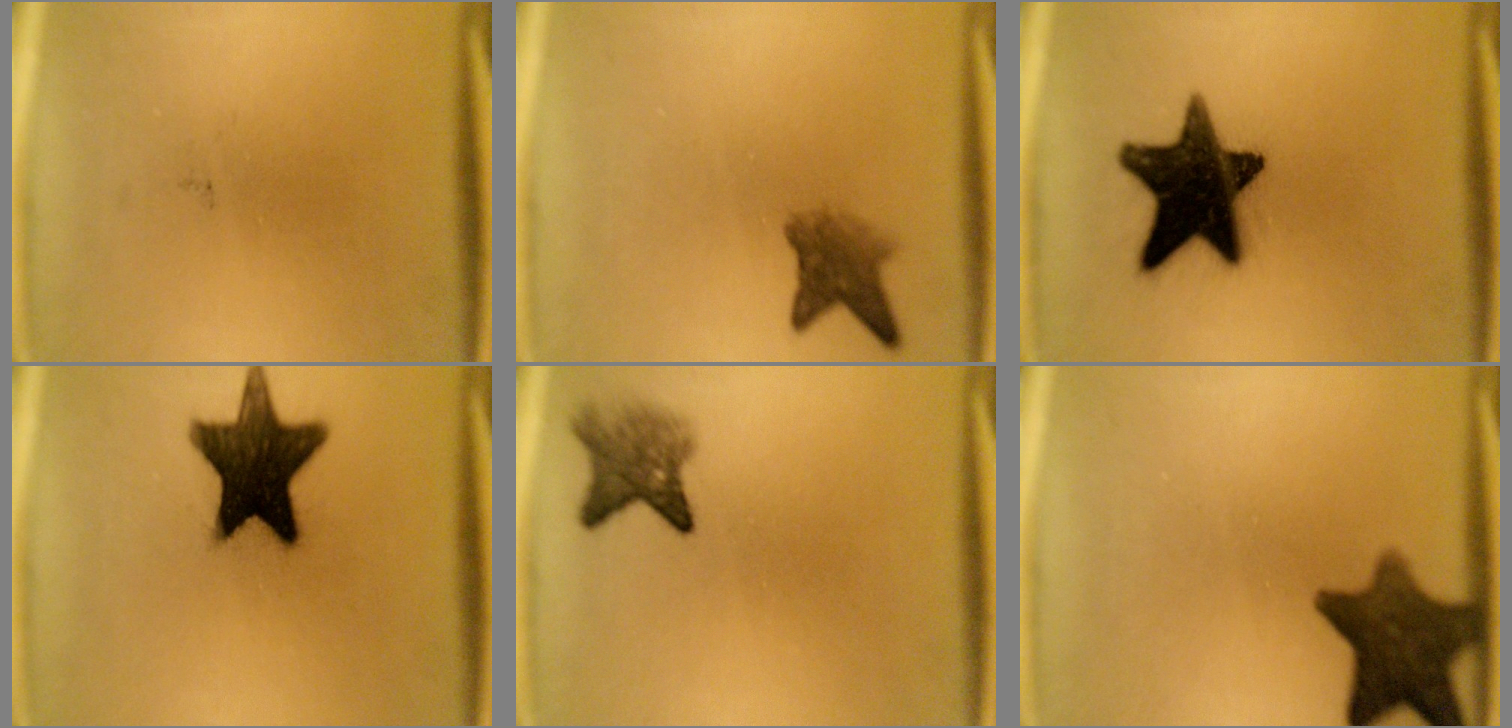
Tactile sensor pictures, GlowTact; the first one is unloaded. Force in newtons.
{"total": 4.0}
{"total": 17.6}
{"total": 15.8}
{"total": 4.3}
{"total": 11.2}